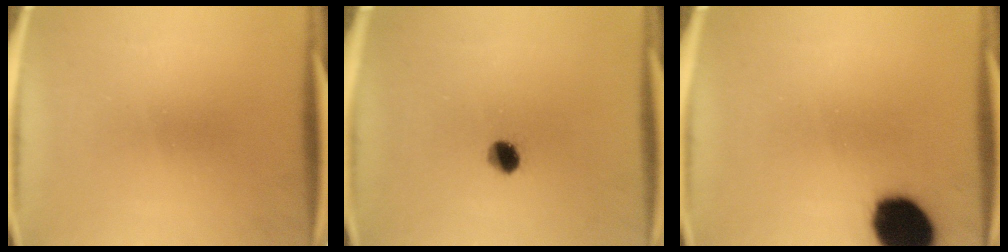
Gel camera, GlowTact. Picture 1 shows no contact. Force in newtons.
{"total": 4.0}
{"total": 15.1}